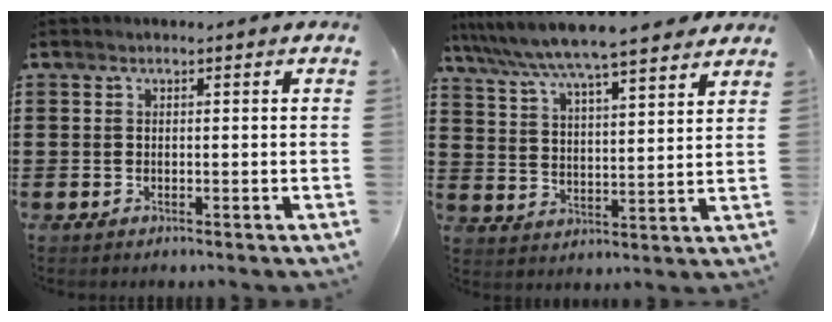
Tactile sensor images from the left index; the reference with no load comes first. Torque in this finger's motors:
{"motor_torque": [1.62, -0.51, 1.05, 0.21]}